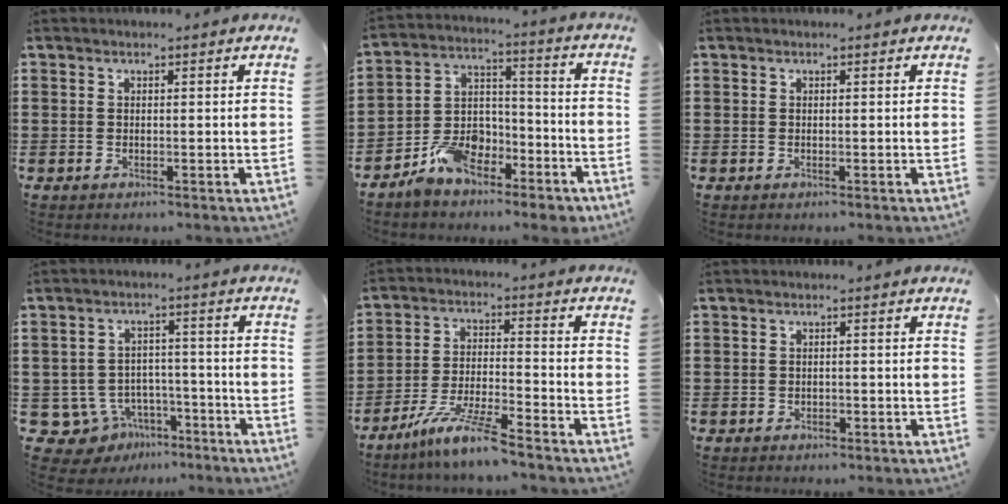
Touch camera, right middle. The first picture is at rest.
{"total": 8.4, "force": [-6.3, 4.7, 3.1], "torque": [-0.072, 0.024, -0.123]}
{"total": 0.0}
{"total": 6.5, "force": [-4.7, 4.2, 1.7], "torque": [-0.062, 0.014, -0.094]}
{"total": 8.3, "force": [-6.9, -0.1, 4.5], "torque": [-0.102, -0.013, -0.138]}
{"total": 0.6, "force": [-0.3, 0.4, 0.1], "torque": [-0.004, 0.002, -0.008]}